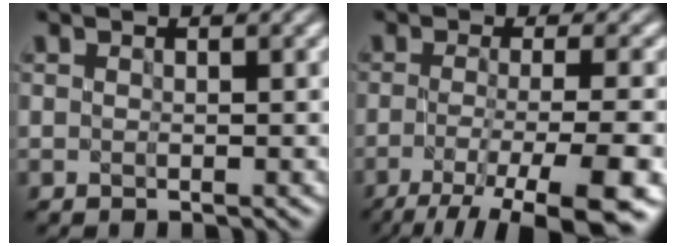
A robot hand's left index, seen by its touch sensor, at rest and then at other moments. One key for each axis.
{"total": 9.5, "fx": -5.1, "fy": 2.3, "fz": 7.6, "tx": -0.113, "ty": -0.015, "tz": -0.084}